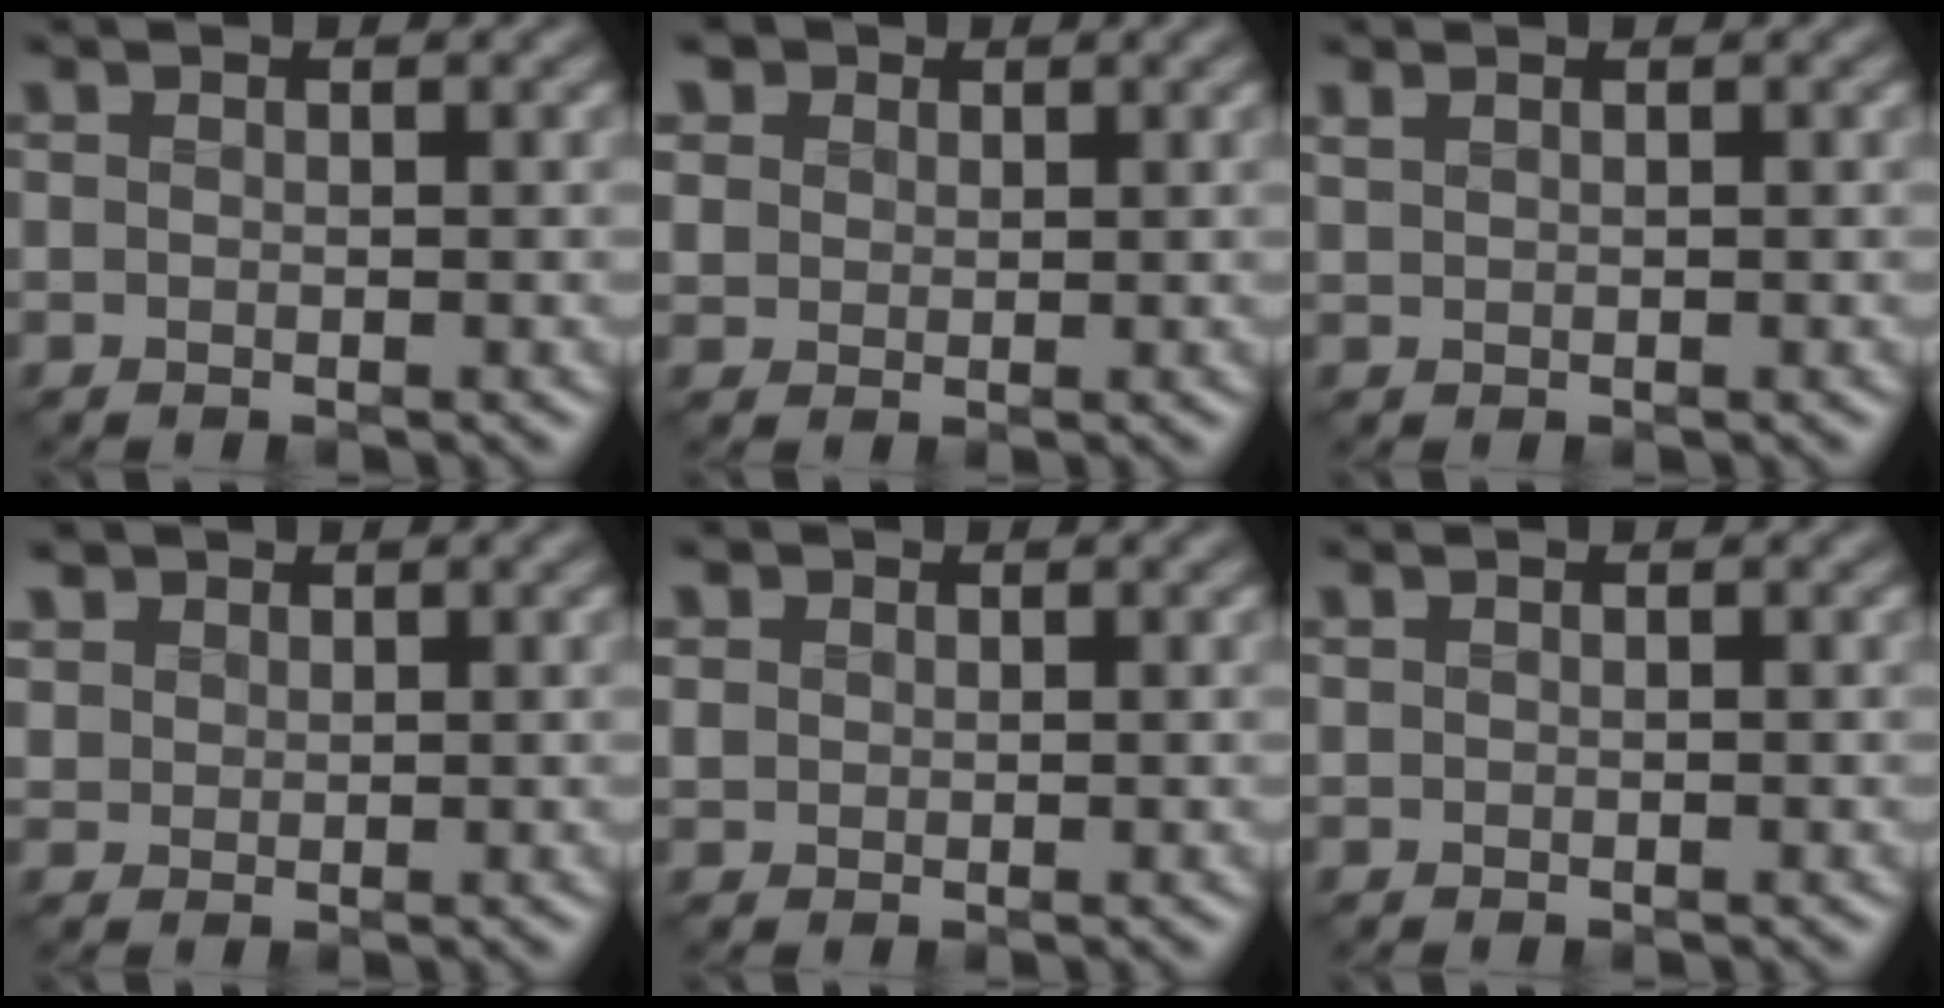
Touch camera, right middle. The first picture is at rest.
{"total": 4.1, "force": [2.0, 3.2, 1.6], "torque": [-0.069, 0.005, 0.040]}
{"total": 0.6, "force": [0.4, 0.2, 0.3], "torque": [-0.014, -0.002, 0.011]}
{"total": 2.0, "force": [1.0, 1.6, 0.4], "torque": [-0.022, -0.008, 0.030]}
{"total": 1.5, "force": [0.5, 1.4, 0.4], "torque": [-0.014, -0.001, 0.007]}
{"total": 0.0}